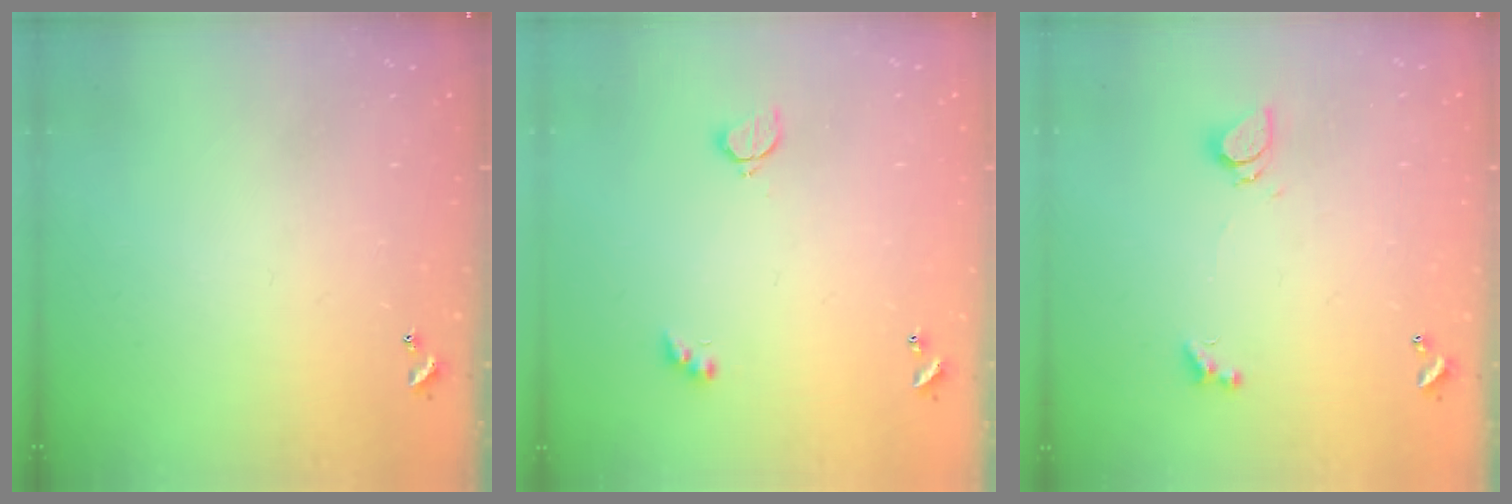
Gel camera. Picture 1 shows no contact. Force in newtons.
{"total": 3.3, "press": 3.3, "slide": 0.6}
{"total": 1.0, "press": 0.9, "slide": 0.4}